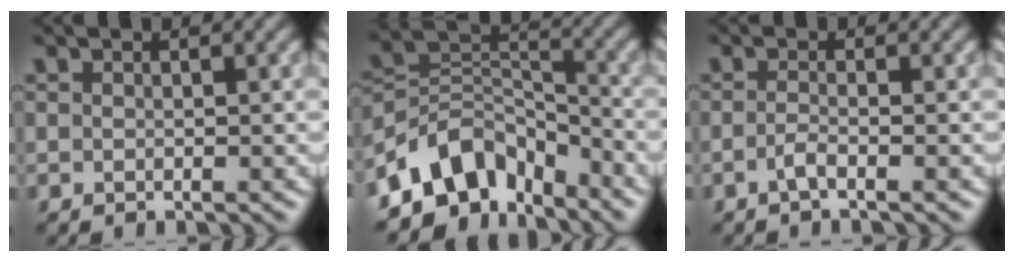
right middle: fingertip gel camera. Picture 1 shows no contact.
{"total": 7.8, "force": [-5.5, 4.4, 3.2], "torque": [-0.037, 0.000, -0.116]}
{"total": 1.2, "force": [-0.5, 0.2, 1.0], "torque": [-0.025, 0.001, -0.015]}